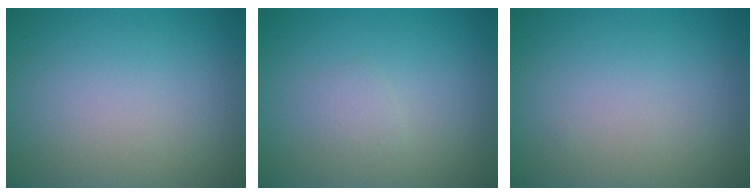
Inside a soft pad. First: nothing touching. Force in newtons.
{"total": 0.9, "press": 0.9, "slide": 0.1}
{"total": 0.0}